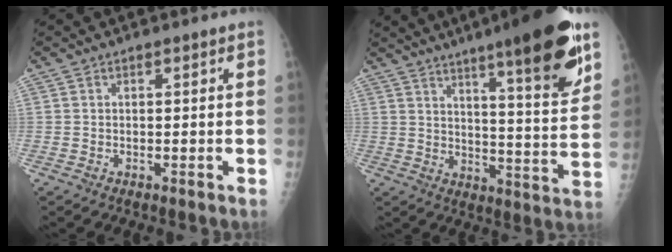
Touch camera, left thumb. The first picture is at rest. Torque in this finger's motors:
{"motor_torque": [2.62, 1.51, 1.77, -1.00, 0.43]}